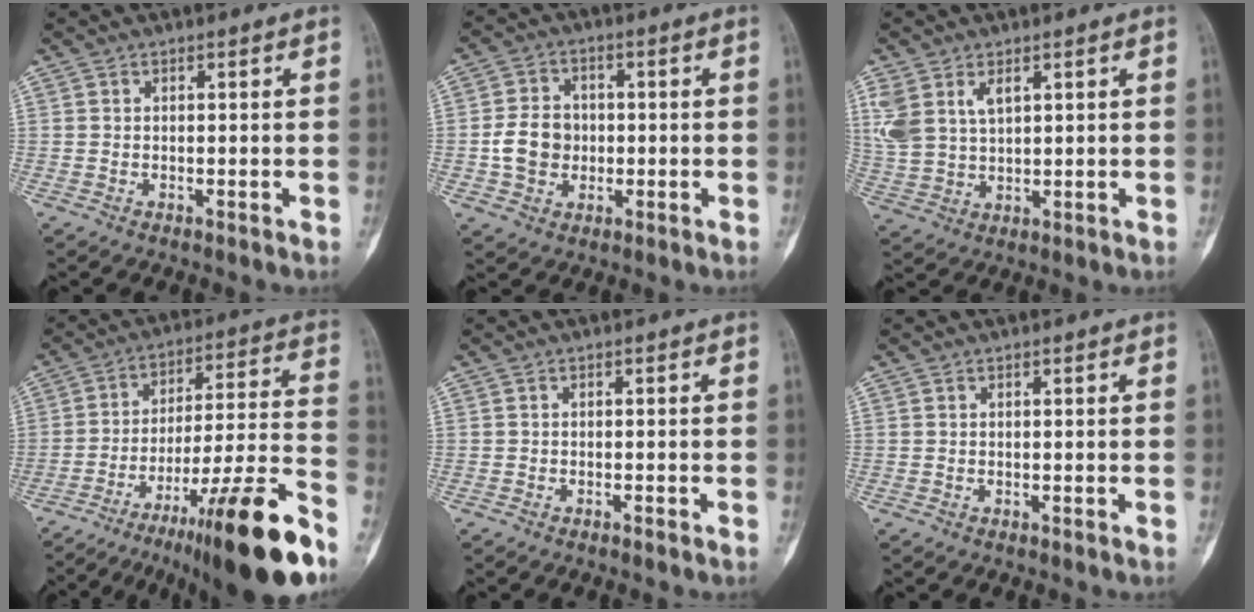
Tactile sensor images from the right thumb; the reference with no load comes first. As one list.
[{"total": 7.6, "force": [-0.9, 6.4, 4.0], "torque": [-0.055, 0.013, -0.019]}, {"total": 9.0, "force": [3.8, 5.4, 6.0], "torque": [-0.132, -0.002, 0.089]}, {"total": 24.3, "force": [-16.2, 2.4, 18.0], "torque": [-0.236, 0.072, -0.253]}, {"total": 0.7, "force": [-0.5, 0.1, 0.4], "torque": [-0.012, 0.003, -0.006]}, {"total": 0.0}]